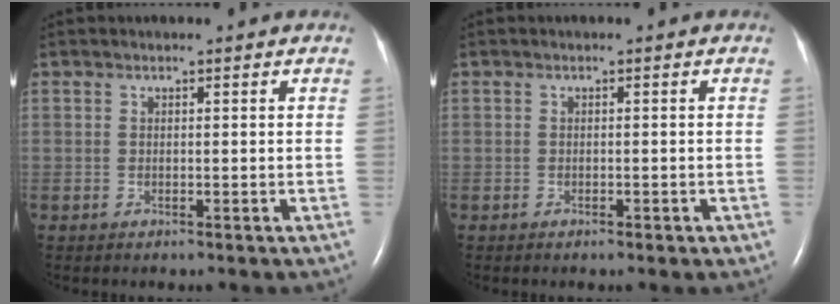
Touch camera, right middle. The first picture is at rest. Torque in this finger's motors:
{"motor_torque": [-0.32, 0.13, -0.01, 0.02]}